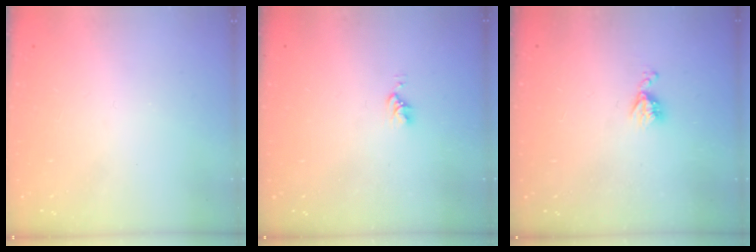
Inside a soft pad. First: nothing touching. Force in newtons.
{"total": 3.0, "press": 3.0, "slide": 0.4}
{"total": 5.8, "press": 5.7, "slide": 0.7}